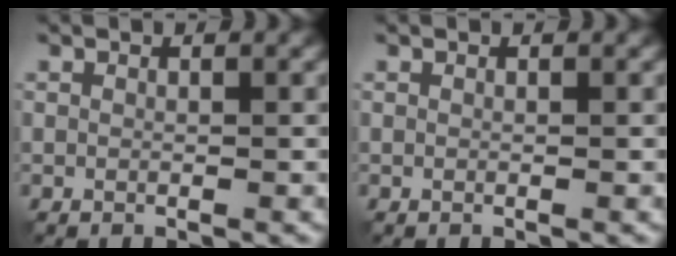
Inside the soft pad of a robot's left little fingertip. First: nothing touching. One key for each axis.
{"total": 0.0}